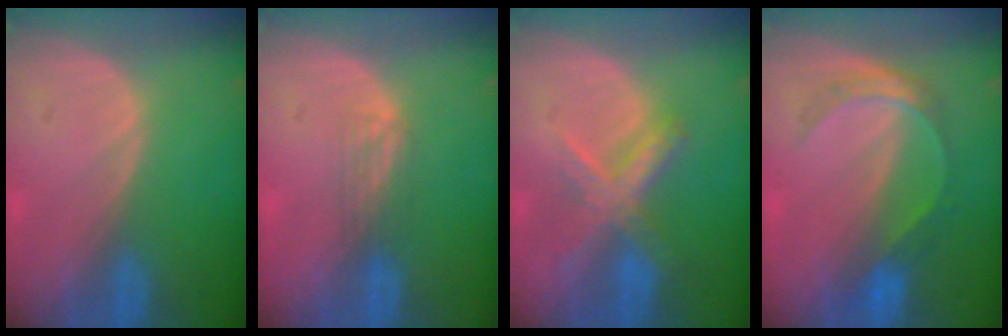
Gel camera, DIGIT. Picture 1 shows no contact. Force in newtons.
{"total": 2.2, "press": 1.8, "slide": 1.2}
{"total": 7.2, "press": 6.1, "slide": 3.9}
{"total": 5.2, "press": 4.9, "slide": 1.7}